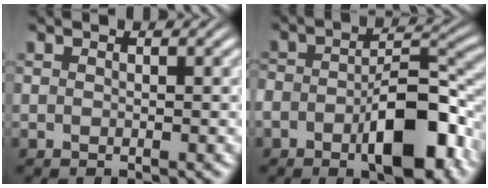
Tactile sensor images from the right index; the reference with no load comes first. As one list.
[{"total": 8.1, "force": [-2.9, 4.0, 6.5], "torque": [-0.106, 0.000, -0.051]}]